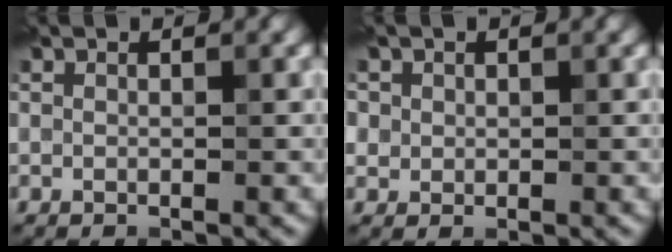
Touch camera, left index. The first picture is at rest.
{"total": 2.9, "force": [1.4, 2.3, 1.1], "torque": [-0.024, 0.012, 0.021]}